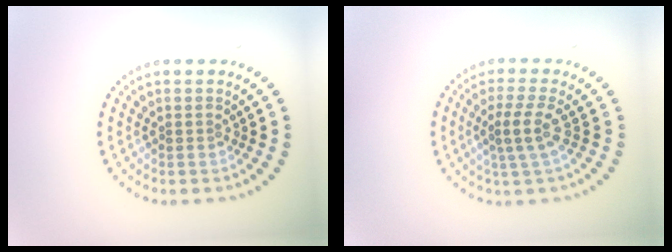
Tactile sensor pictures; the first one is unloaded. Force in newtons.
{"total": 2.3, "press": 1.7, "slide": 1.5}